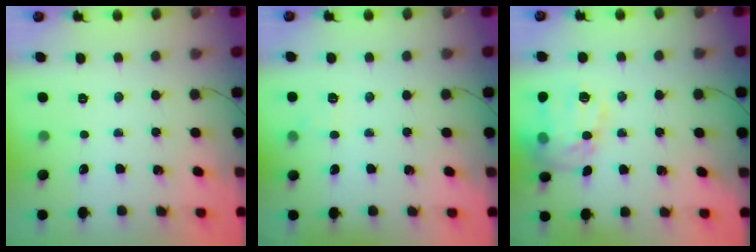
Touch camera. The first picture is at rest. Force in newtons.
{"total": 6.3, "press": 6.1, "slide": 1.7}
{"total": 13.5, "press": 13.5, "slide": 0.4}